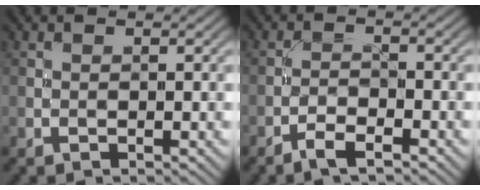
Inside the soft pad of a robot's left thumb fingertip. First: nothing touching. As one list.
[{"total": 2.8, "force": [-2.3, 0.5, 1.6], "torque": [-0.038, 0.002, -0.050]}]